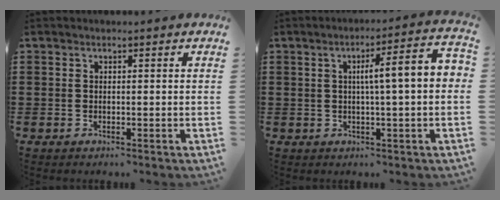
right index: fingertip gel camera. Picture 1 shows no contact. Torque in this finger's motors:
{"motor_torque": [0.68, -0.14, 0.79, 0.10]}